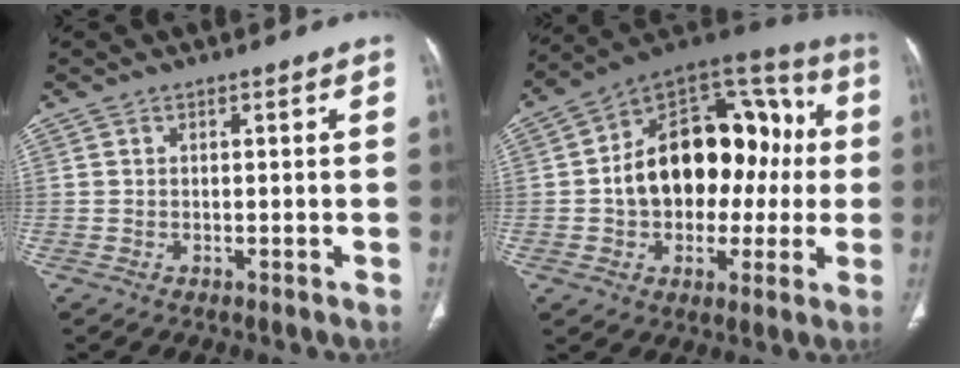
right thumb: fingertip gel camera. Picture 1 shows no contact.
{"total": 24.4, "force": [0.2, 15.9, 18.5], "torque": [-0.245, 0.050, 0.008]}